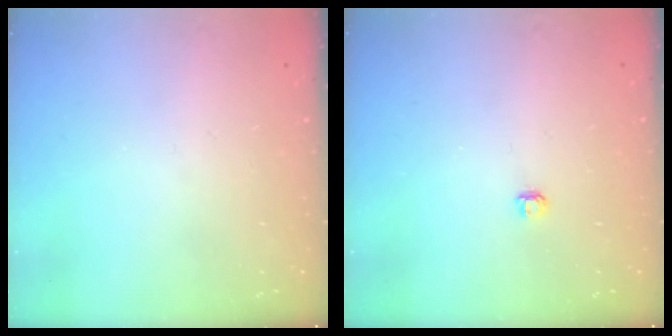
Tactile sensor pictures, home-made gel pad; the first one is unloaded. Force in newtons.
{"total": 2.8, "press": 2.8, "slide": 0.3}